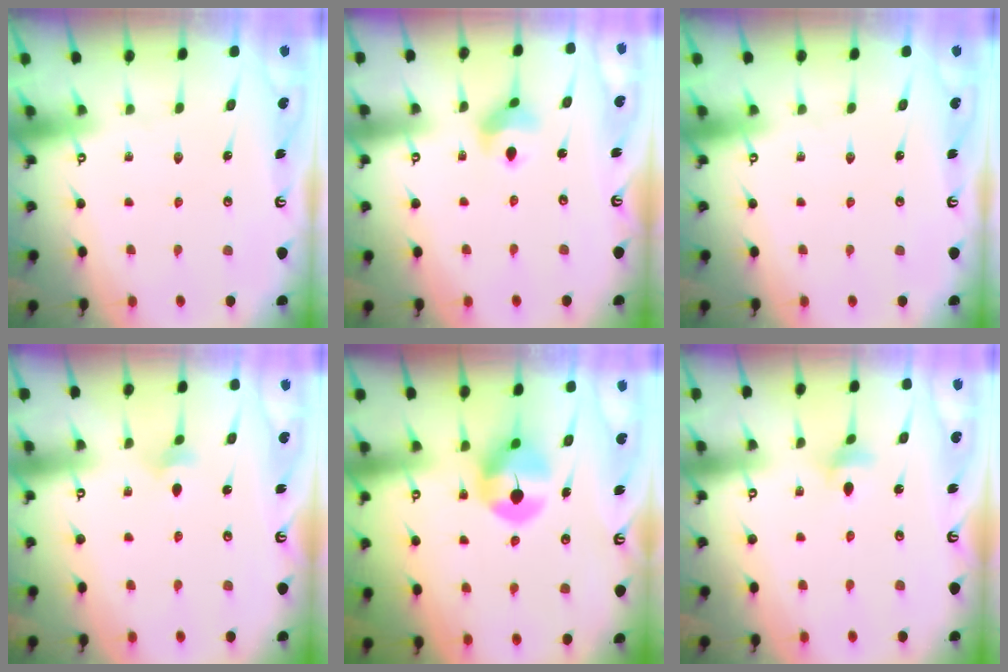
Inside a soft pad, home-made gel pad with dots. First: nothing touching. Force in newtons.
{"total": 6.5, "press": 6.5, "slide": 0.5}
{"total": 0.0}
{"total": 3.7, "press": 3.6, "slide": 0.8}
{"total": 7.4, "press": 7.4, "slide": 0.3}
{"total": 2.8, "press": 2.8, "slide": 0.4}